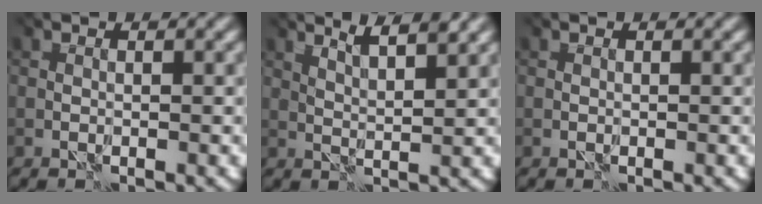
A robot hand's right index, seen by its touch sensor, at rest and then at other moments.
{"total": 3.2, "force": [2.9, -0.3, 1.4], "torque": [-0.023, 0.009, 0.052]}
{"total": 0.0}